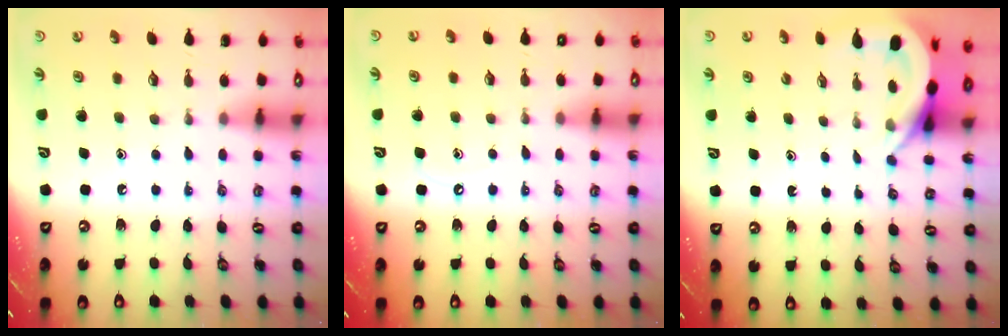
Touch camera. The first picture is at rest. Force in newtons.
{"total": 5.1, "press": 5.0, "slide": 0.6}
{"total": 4.6, "press": 4.6, "slide": 0.3}